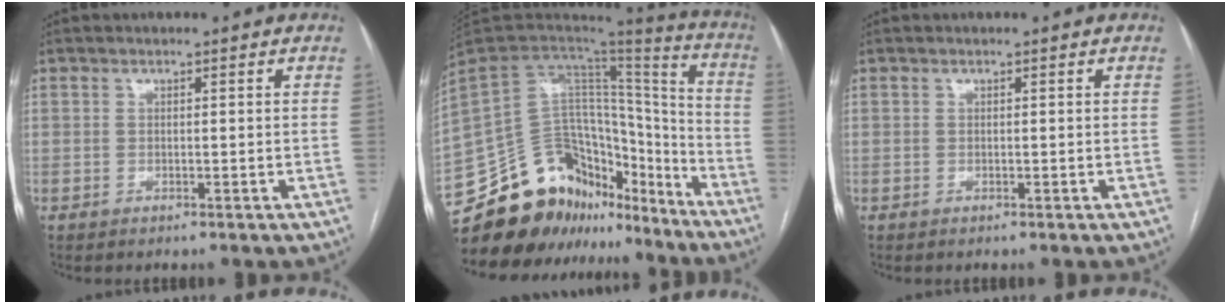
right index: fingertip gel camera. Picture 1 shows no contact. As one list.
[{"total": 24.8, "force": [-20.1, 11.9, 8.5], "torque": [-0.183, 0.057, -0.314]}, {"total": 0.0}]